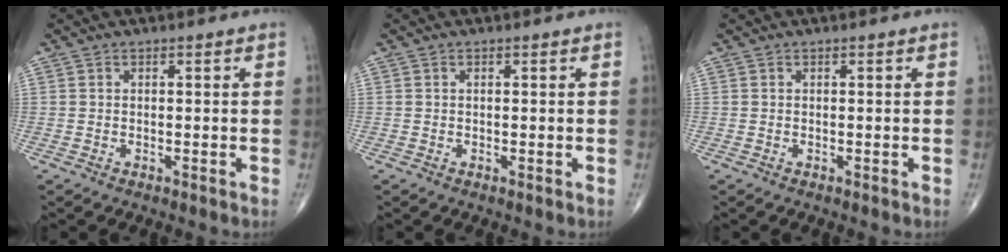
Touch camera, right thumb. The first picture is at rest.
{"total": 0.0}
{"total": 0.0}